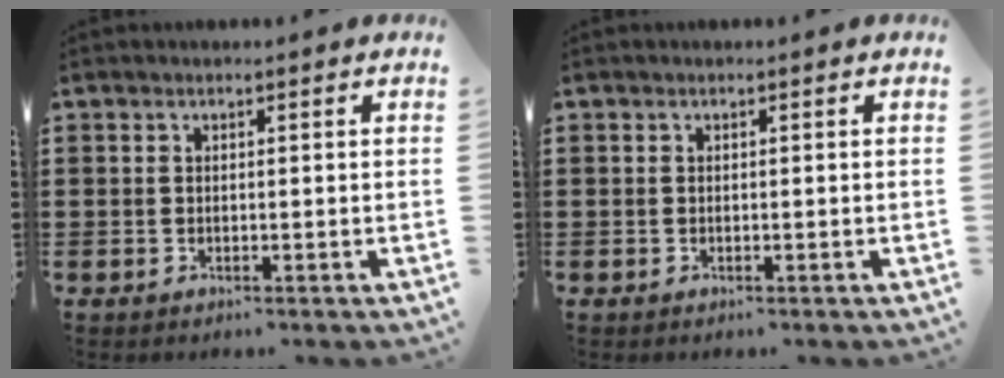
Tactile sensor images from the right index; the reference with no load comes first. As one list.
[{"total": 0.0}]